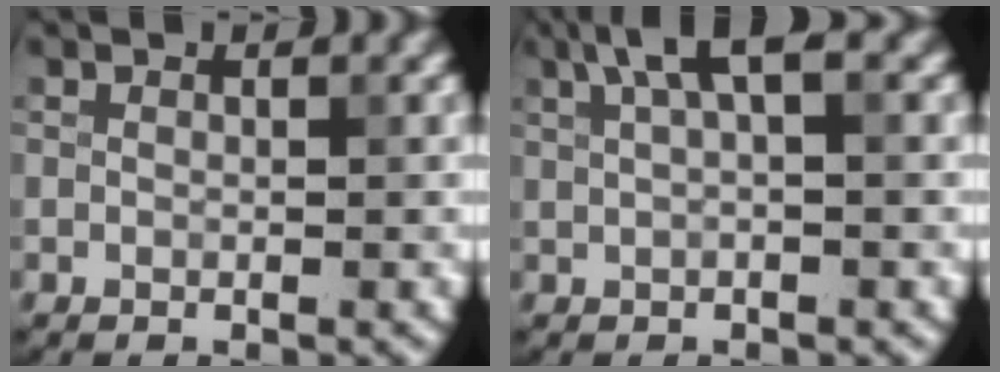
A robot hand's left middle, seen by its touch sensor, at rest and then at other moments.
{"total": 3.3, "force": [1.5, 0.8, 2.8], "torque": [-0.047, 0.008, 0.026]}